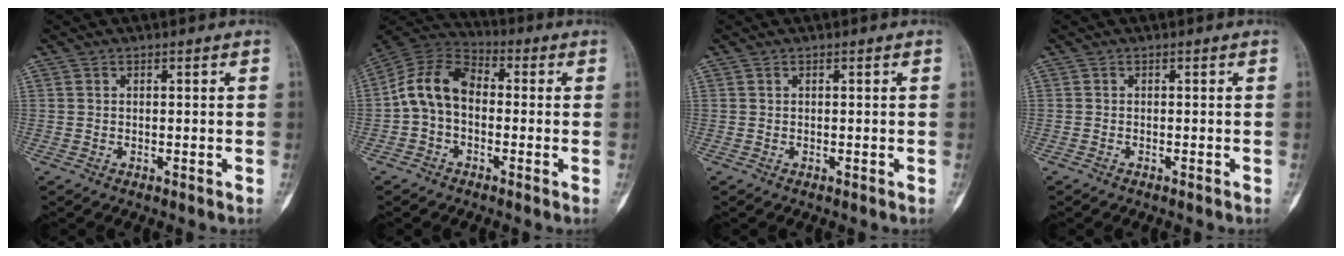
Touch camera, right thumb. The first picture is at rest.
{"total": 11.0, "force": [-0.7, 7.6, 7.9], "torque": [-0.136, 0.035, -0.031]}
{"total": 0.0}
{"total": 0.0}